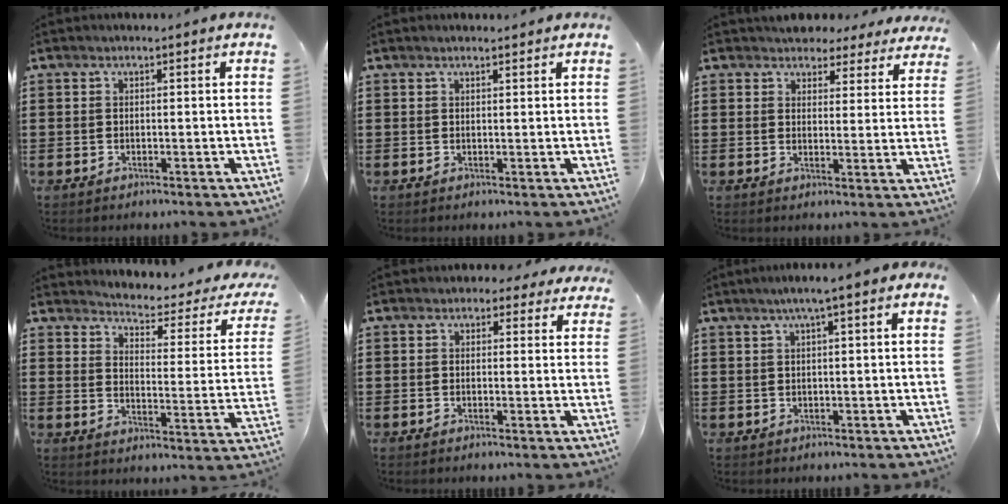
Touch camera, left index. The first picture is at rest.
{"total": 1.0, "force": [0.9, 0.1, 0.4], "torque": [-0.010, 0.000, 0.017]}
{"total": 4.2, "force": [3.9, 1.6, 0.4], "torque": [-0.019, -0.011, 0.069]}
{"total": 2.5, "force": [2.3, 0.2, 0.9], "torque": [-0.036, -0.025, 0.029]}
{"total": 1.9, "force": [1.1, 1.4, 0.7], "torque": [-0.012, 0.008, 0.017]}
{"total": 2.3, "force": [0.5, 0.2, 2.2], "torque": [-0.042, 0.001, 0.007]}